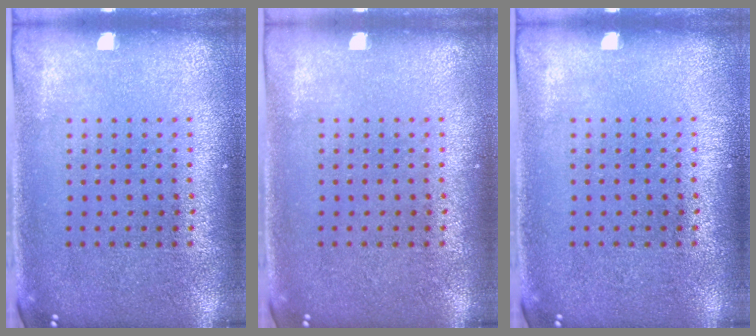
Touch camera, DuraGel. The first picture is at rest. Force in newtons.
{"total": 0.0}
{"total": 0.0}